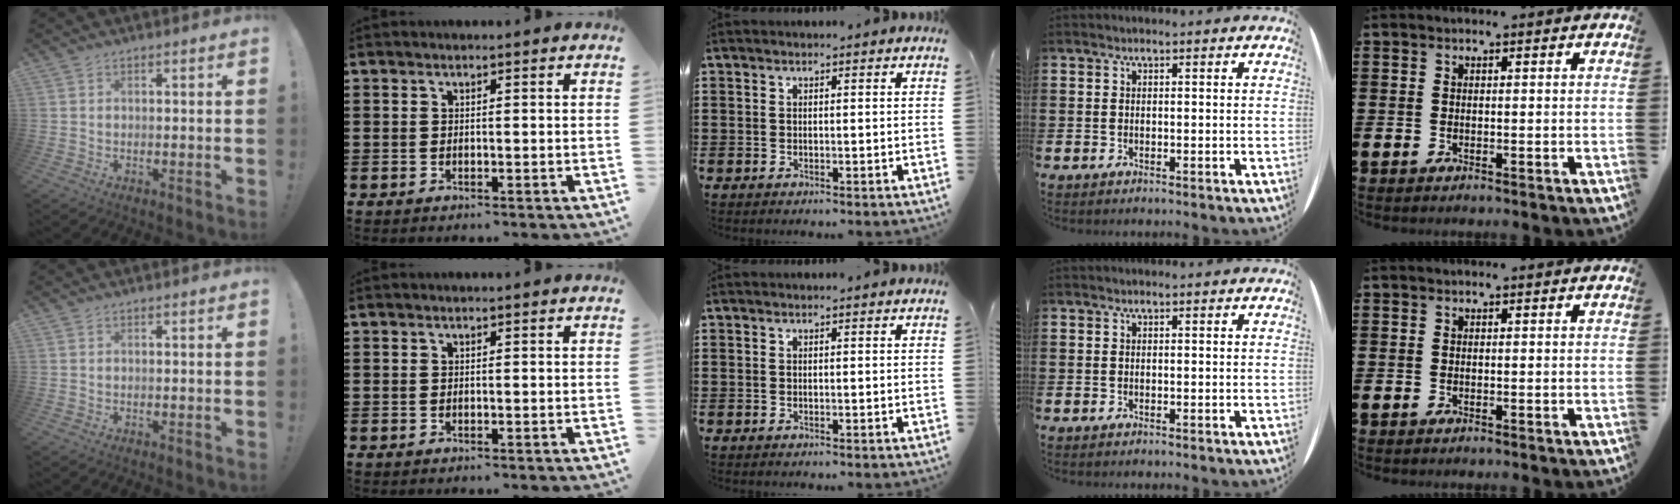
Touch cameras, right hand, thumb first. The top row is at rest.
{}